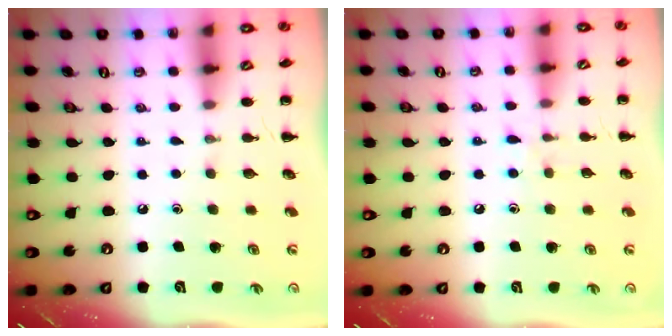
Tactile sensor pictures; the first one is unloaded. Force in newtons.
{"total": 4.6, "press": 4.3, "slide": 1.8}